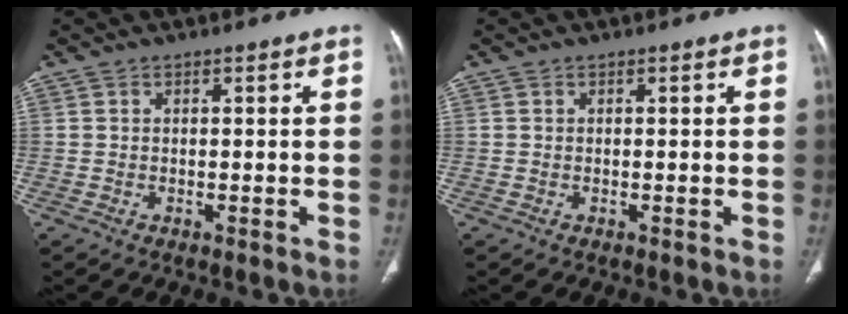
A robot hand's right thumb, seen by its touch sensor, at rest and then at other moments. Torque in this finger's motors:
{"motor_torque": [0.00, 0.00, -0.08, -0.08, 0.00]}